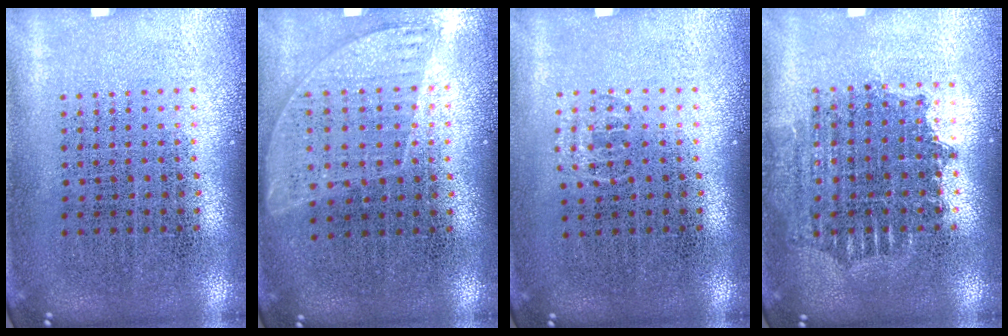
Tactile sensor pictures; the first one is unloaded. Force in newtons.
{"total": 0.9, "press": 0.7, "slide": 0.5}
{"total": 0.5, "press": 0.4, "slide": 0.3}
{"total": 1.6, "press": 1.3, "slide": 0.8}